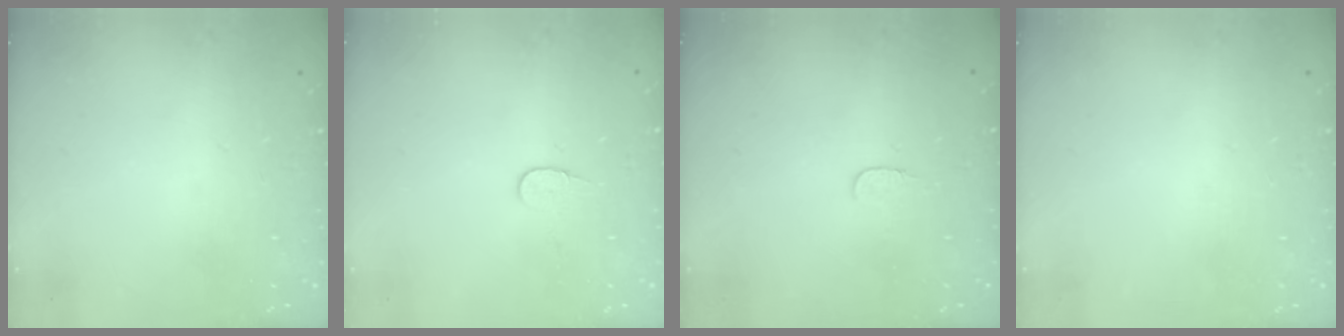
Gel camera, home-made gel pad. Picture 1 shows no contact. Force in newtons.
{"total": 5.6, "press": 5.6, "slide": 0.5}
{"total": 4.3, "press": 4.3, "slide": 0.3}
{"total": 0.0}